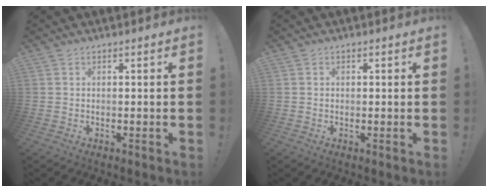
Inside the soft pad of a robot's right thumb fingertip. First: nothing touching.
{"total": 0.7, "force": [0.0, 0.7, 0.2], "torque": [-0.005, 0.004, 0.001]}